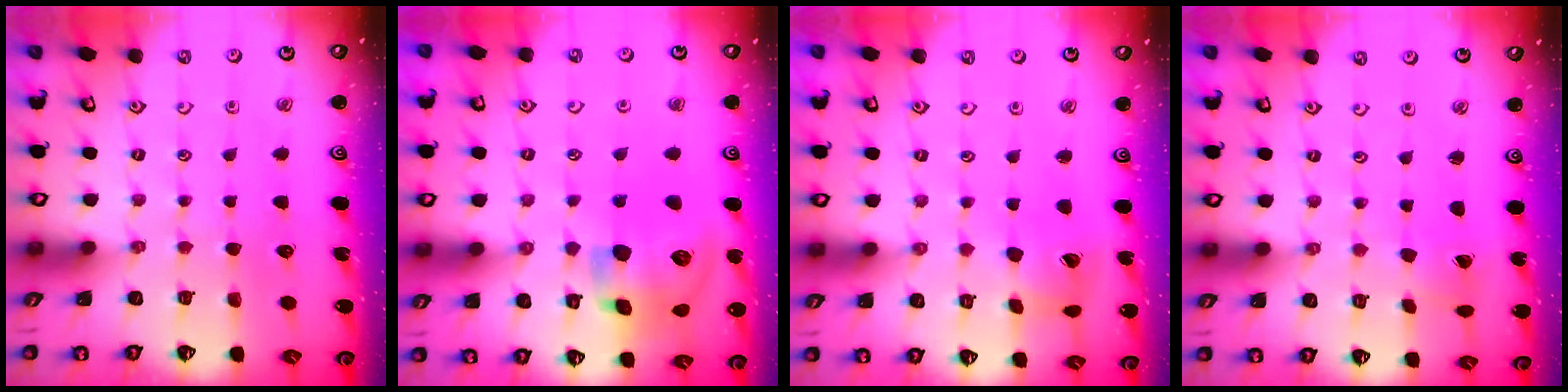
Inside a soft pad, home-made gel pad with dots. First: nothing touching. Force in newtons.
{"total": 16.2, "press": 16.1, "slide": 2.3}
{"total": 9.7, "press": 9.6, "slide": 1.3}
{"total": 1.3, "press": 1.3, "slide": 0.1}